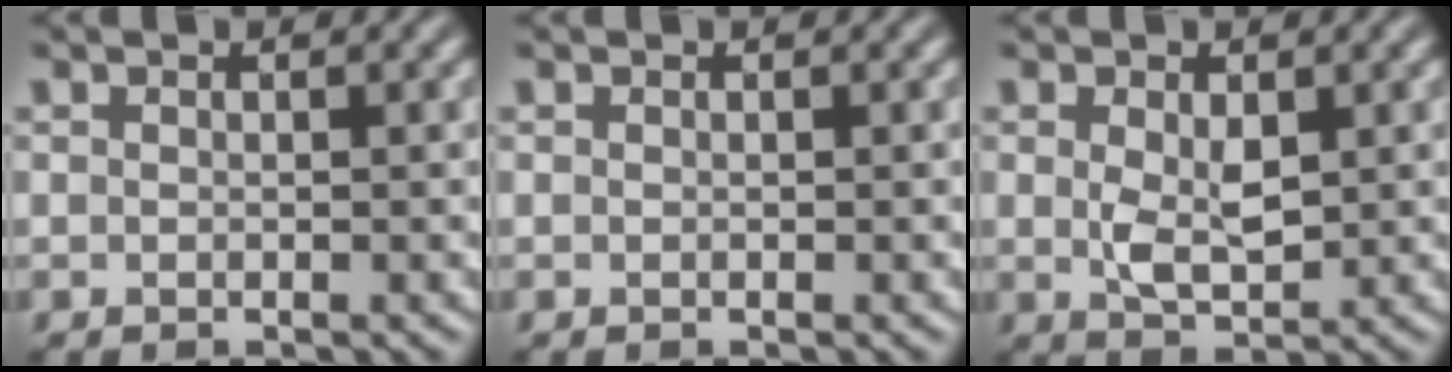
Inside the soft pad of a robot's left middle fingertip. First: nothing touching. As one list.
[{"total": 0.0}, {"total": 3.1, "force": [0.3, 1.7, 2.5], "torque": [-0.054, -0.005, 0.012]}]